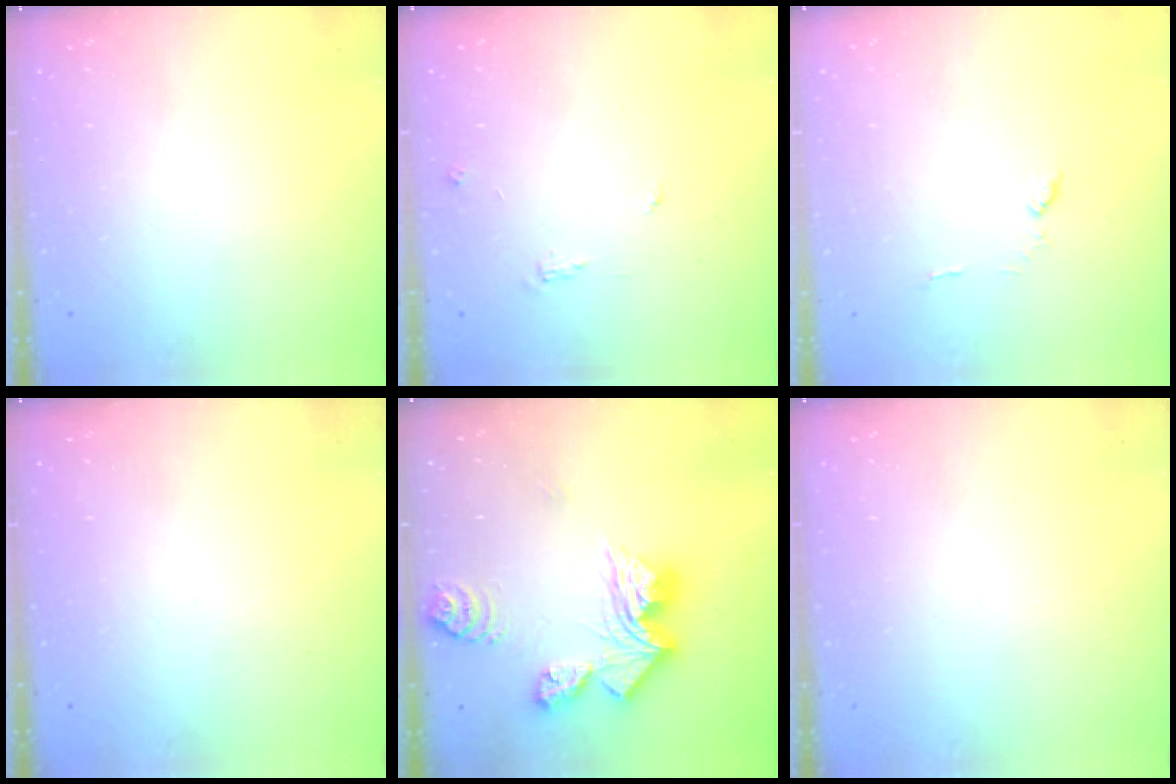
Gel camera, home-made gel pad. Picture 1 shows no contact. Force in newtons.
{"total": 5.3, "press": 5.3, "slide": 0.5}
{"total": 5.7, "press": 5.7, "slide": 0.6}
{"total": 0.0}
{"total": 16.6, "press": 16.5, "slide": 1.9}
{"total": 0.0}